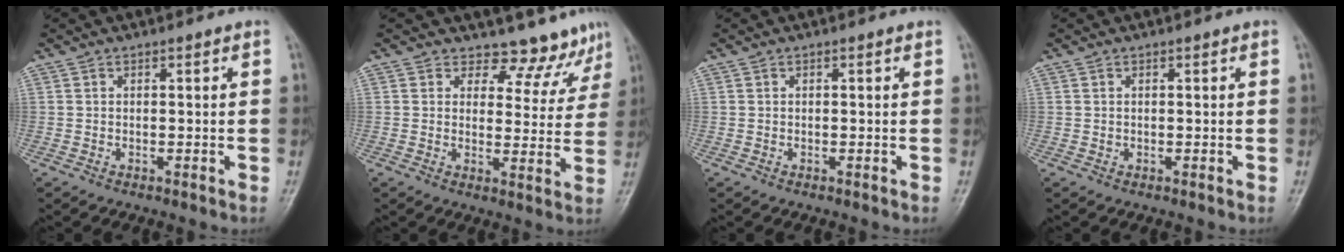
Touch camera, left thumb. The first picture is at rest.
{"total": 8.7, "force": [7.8, 3.8, -0.4], "torque": [0.047, -0.059, 0.082]}
{"total": 0.0}
{"total": 0.0}